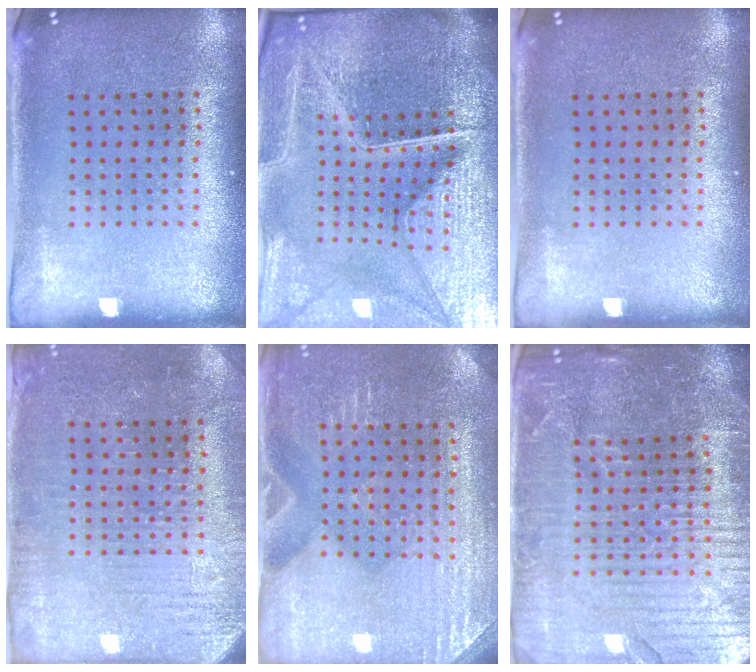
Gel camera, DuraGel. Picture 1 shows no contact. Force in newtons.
{"total": 7.0, "press": 6.2, "slide": 3.3}
{"total": 0.0}
{"total": 2.9, "press": 2.8, "slide": 0.7}
{"total": 3.1, "press": 3.1, "slide": 0.1}
{"total": 5.6, "press": 5.0, "slide": 2.4}